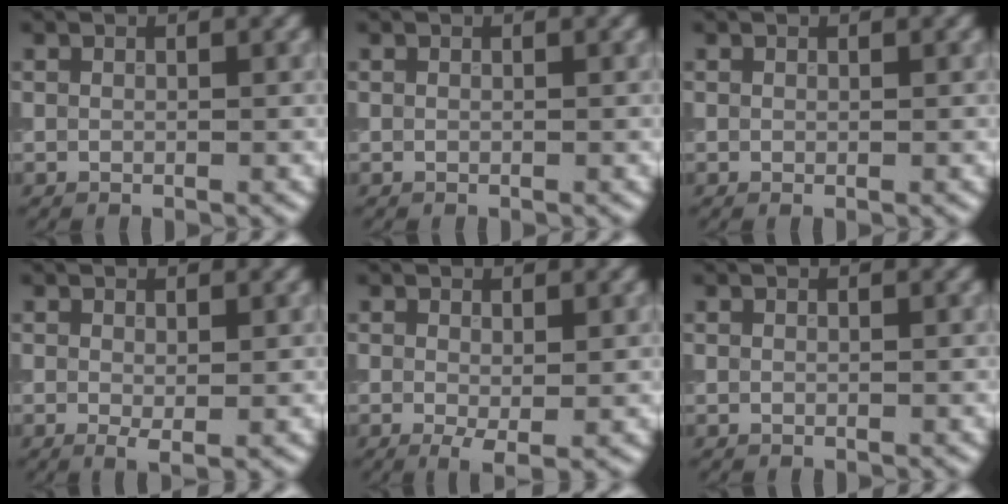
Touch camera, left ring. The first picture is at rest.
{"total": 0.0}
{"total": 0.0}
{"total": 1.1, "force": [-0.1, 0.3, 1.1], "torque": [-0.020, -0.005, -0.001]}
{"total": 1.9, "force": [-0.3, 0.6, 1.8], "torque": [-0.034, -0.009, -0.005]}
{"total": 0.0}